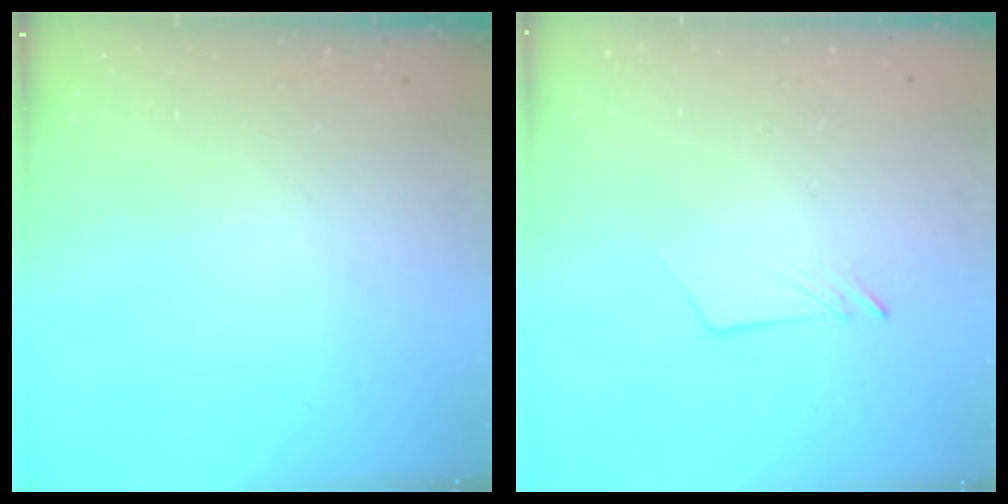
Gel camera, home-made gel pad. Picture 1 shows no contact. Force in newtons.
{"total": 2.5, "press": 2.5, "slide": 0.2}